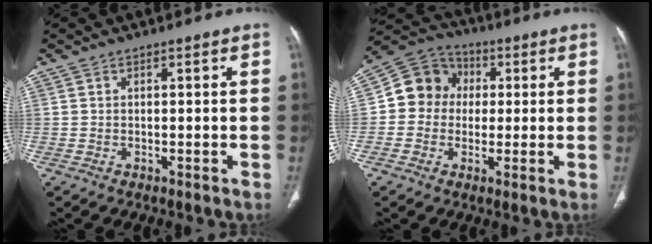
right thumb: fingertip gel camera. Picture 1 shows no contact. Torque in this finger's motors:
{"motor_torque": [0.59, 2.00, 0.47, -0.64, 0.01]}